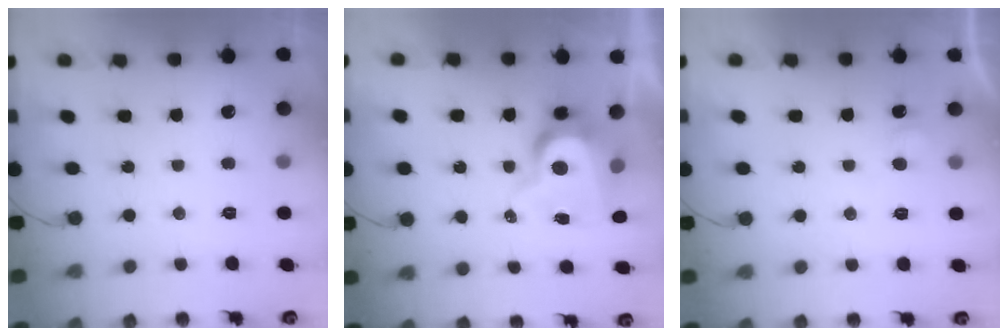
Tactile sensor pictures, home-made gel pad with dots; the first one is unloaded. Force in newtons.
{"total": 9.0, "press": 8.9, "slide": 0.9}
{"total": 4.8, "press": 4.8, "slide": 0.4}